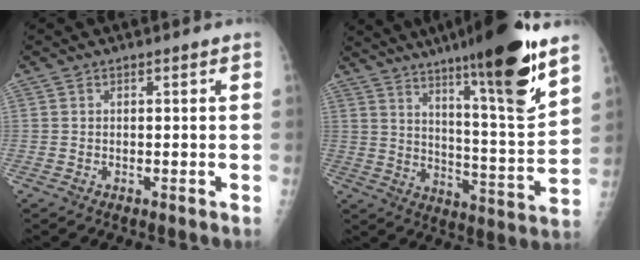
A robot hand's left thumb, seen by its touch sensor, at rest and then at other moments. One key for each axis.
{"total": 20.9, "fx": 13.2, "fy": 2.1, "fz": 16.1, "tx": -0.222, "ty": -0.073, "tz": 0.210}